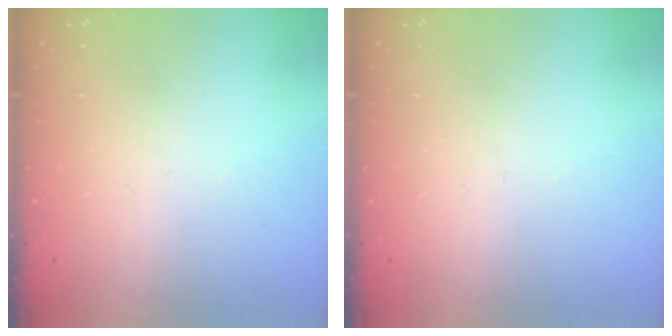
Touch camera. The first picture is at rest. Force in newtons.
{"total": 0.0}